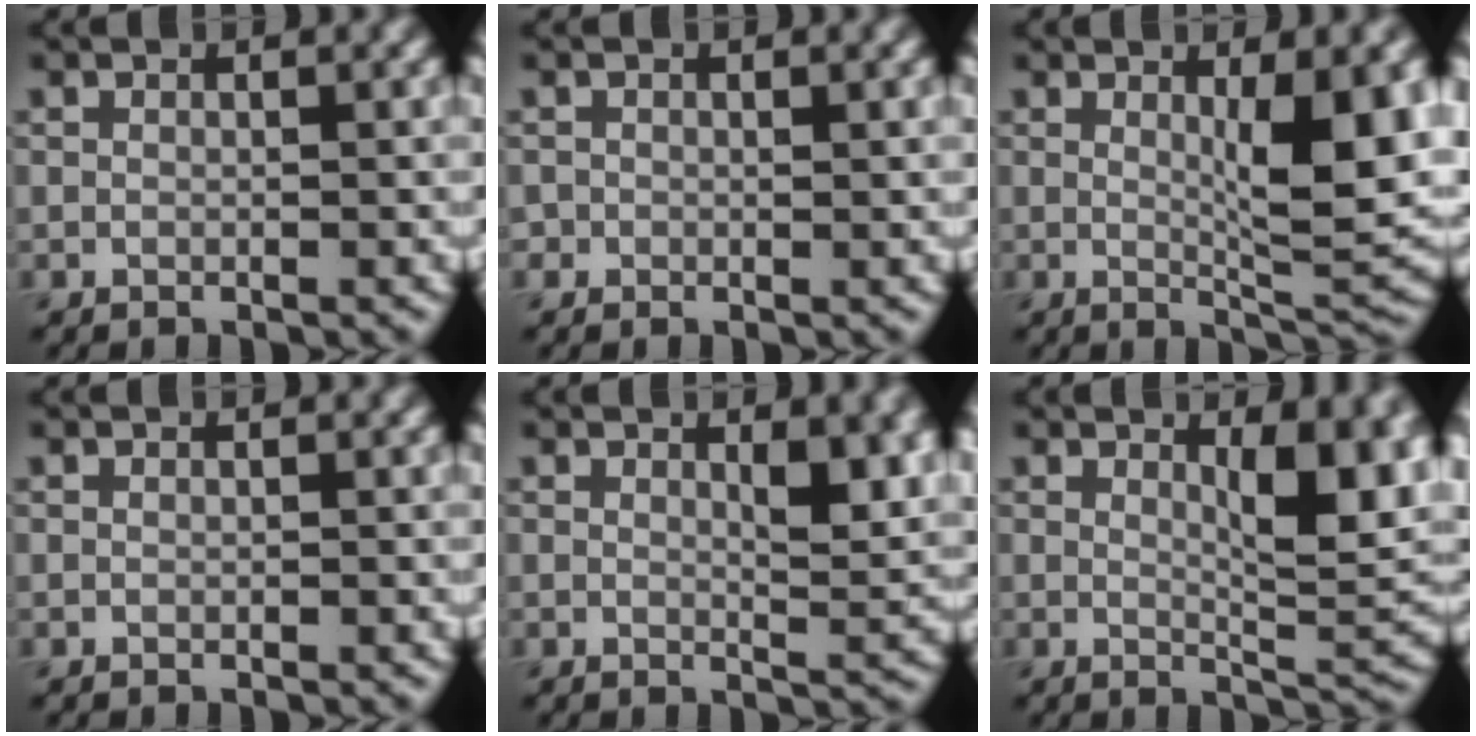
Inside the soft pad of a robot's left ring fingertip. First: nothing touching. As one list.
[{"total": 0.7, "force": [0.1, 0.6, 0.5], "torque": [-0.004, -0.003, 0.000]}, {"total": 7.5, "force": [1.0, 1.7, 7.2], "torque": [-0.098, -0.012, 0.022]}, {"total": 0.0}, {"total": 3.6, "force": [1.3, 1.0, 3.2], "torque": [-0.045, -0.006, 0.023]}, {"total": 6.6, "force": [1.9, 2.0, 6.0], "torque": [-0.082, -0.010, 0.035]}]